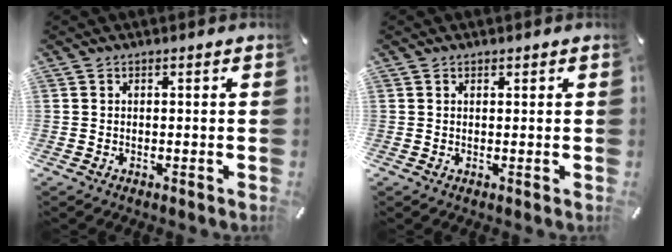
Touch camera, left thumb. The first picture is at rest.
{"total": 0.6, "force": [0.4, 0.4, 0.1], "torque": [-0.001, 0.002, 0.008]}